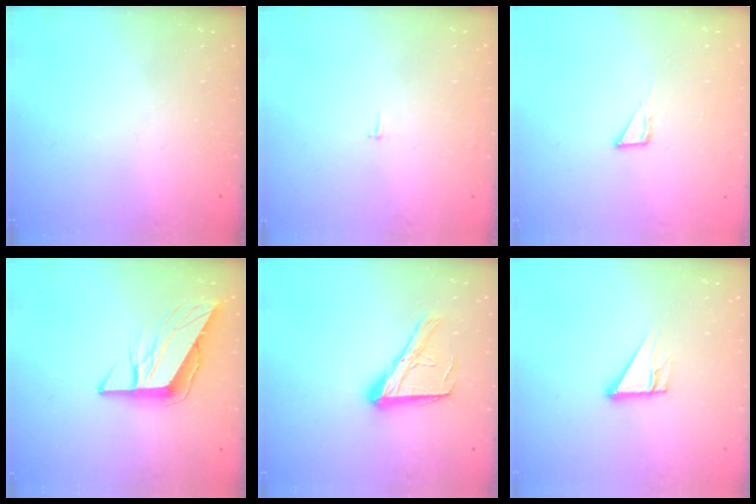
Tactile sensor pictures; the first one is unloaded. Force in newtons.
{"total": 1.8, "press": 1.8, "slide": 0.1}
{"total": 3.4, "press": 3.4, "slide": 0.3}
{"total": 9.9, "press": 9.9, "slide": 0.9}
{"total": 14.7, "press": 14.7, "slide": 1.1}
{"total": 5.1, "press": 5.0, "slide": 0.4}